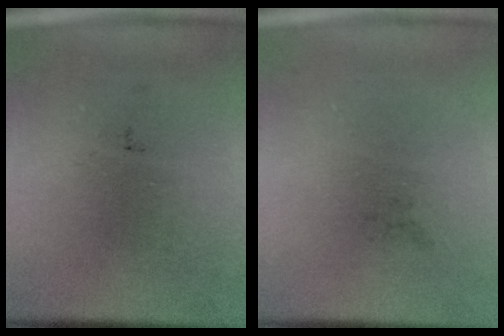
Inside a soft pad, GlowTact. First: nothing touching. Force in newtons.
{"total": 0.0}